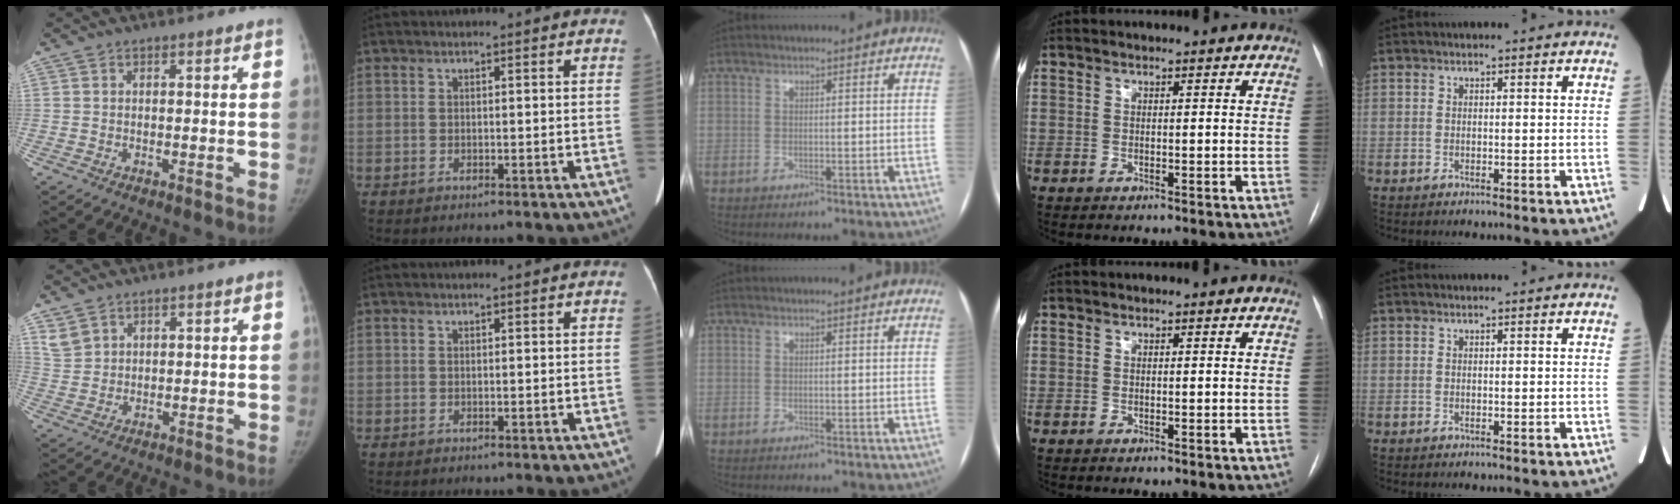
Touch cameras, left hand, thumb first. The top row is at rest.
{"thumb": {"total": 2.9, "force": [2.1, 2.0, 0.7], "torque": [-0.002, -0.009, 0.046]}}